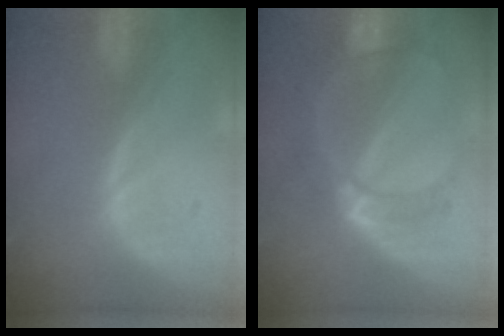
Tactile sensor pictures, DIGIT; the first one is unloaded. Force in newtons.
{"total": 7.2, "press": 6.5, "slide": 3.1}